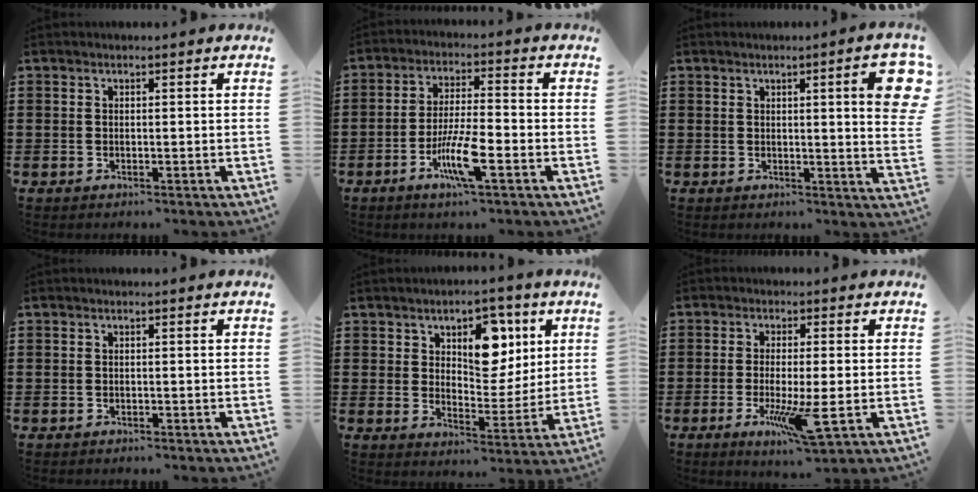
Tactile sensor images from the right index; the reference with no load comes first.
{"total": 8.1, "force": [-3.5, 1.3, 7.2], "torque": [-0.146, -0.014, -0.065]}
{"total": 6.4, "force": [2.4, 0.7, 5.9], "torque": [-0.080, -0.010, 0.033]}
{"total": 0.0}
{"total": 8.2, "force": [4.3, 4.9, 4.8], "torque": [-0.077, -0.007, 0.069]}
{"total": 7.4, "force": [-2.3, 0.8, 7.0], "torque": [-0.138, -0.025, -0.039]}